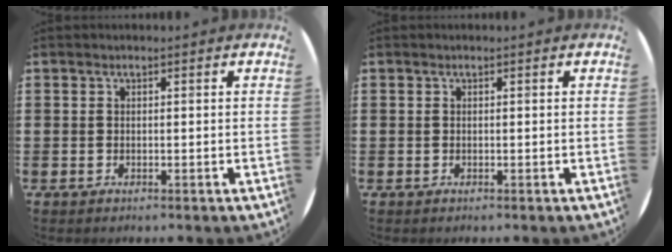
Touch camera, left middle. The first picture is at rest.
{"total": 0.0}